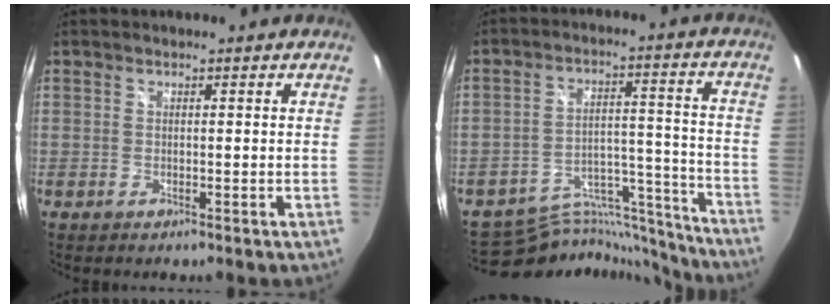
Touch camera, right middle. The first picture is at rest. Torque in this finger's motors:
{"motor_torque": [-1.02, -0.91, -0.40, -0.10]}